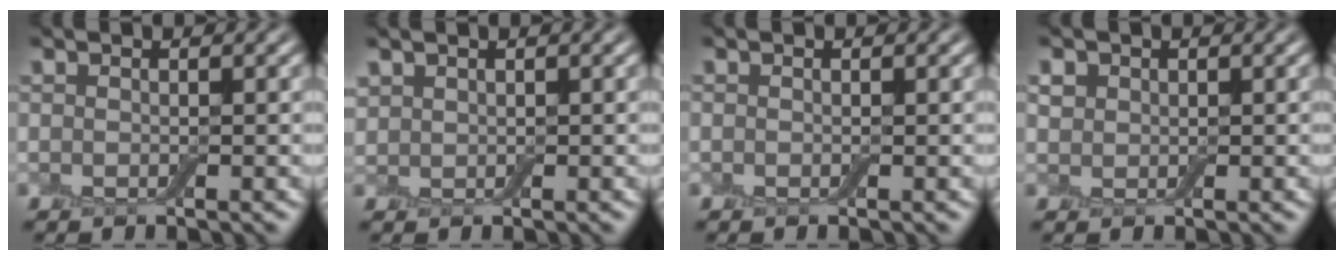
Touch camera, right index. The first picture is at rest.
{"total": 0.8, "force": [0.5, 0.5, 0.1], "torque": [-0.004, 0.002, 0.016]}
{"total": 0.0}
{"total": 1.0, "force": [0.3, 1.0, 0.1], "torque": [-0.003, 0.001, 0.008]}